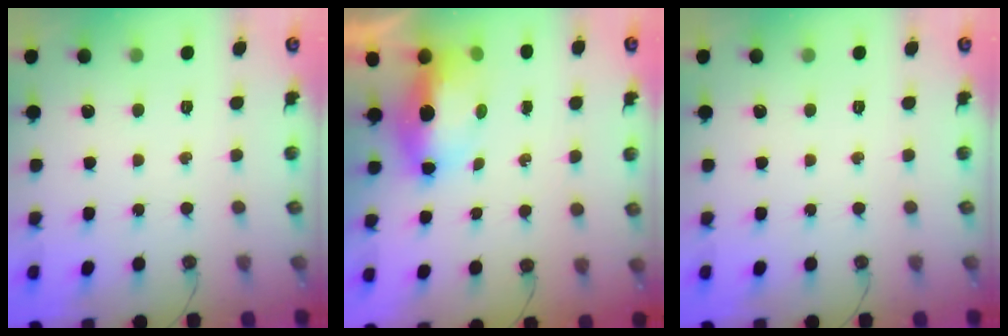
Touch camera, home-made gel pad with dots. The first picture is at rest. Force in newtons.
{"total": 7.0, "press": 6.9, "slide": 1.3}
{"total": 0.0}